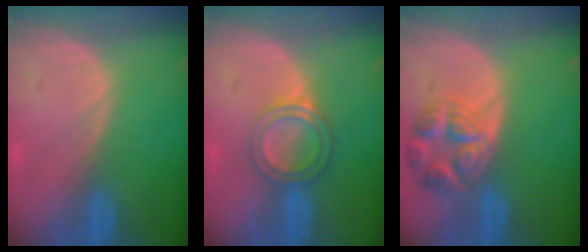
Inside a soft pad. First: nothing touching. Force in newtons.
{"total": 5.2, "press": 4.7, "slide": 2.2}
{"total": 7.8, "press": 6.9, "slide": 3.6}